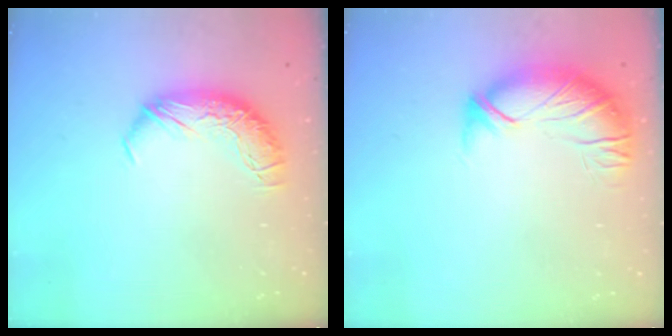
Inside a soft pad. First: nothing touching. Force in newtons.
{"total": 2.9, "press": 1.4, "slide": 2.5}